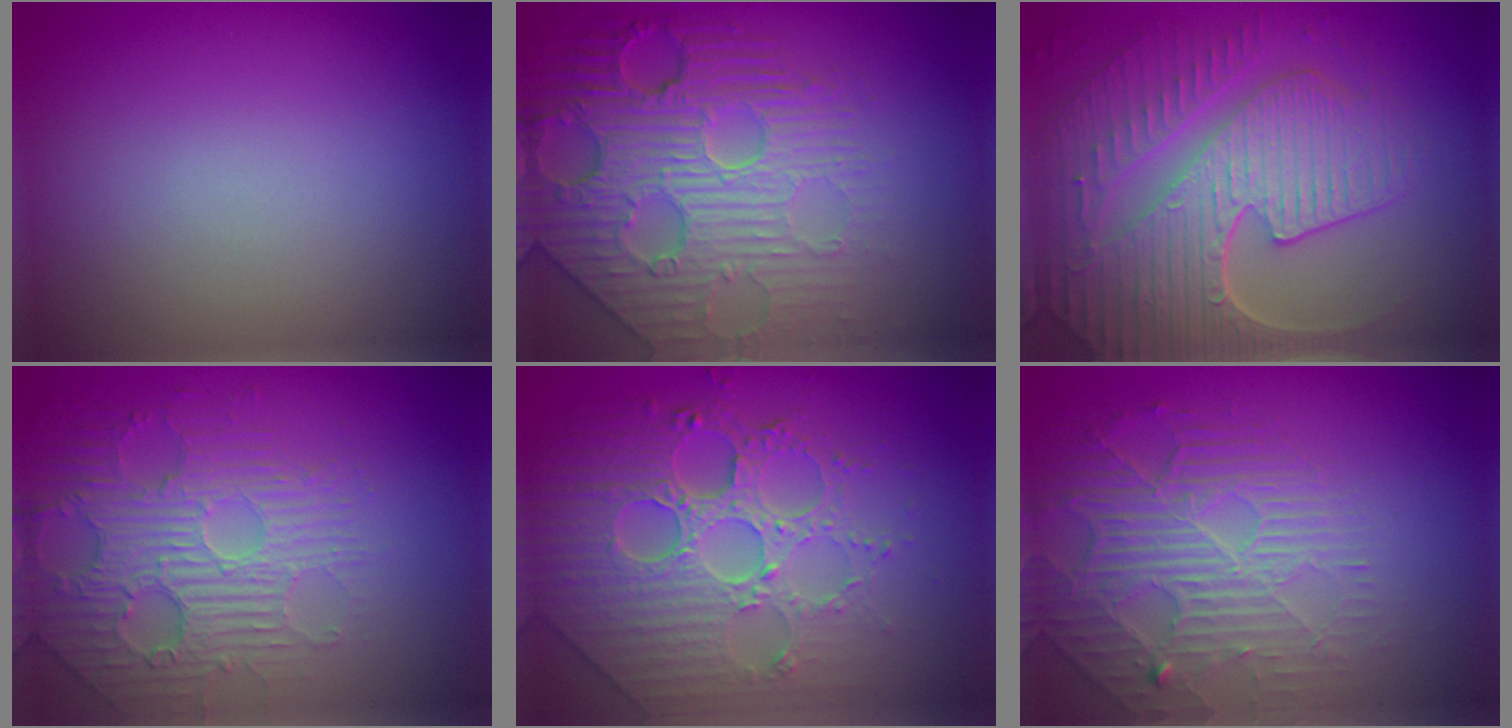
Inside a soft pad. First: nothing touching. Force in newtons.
{"total": 8.1, "press": 6.1, "slide": 5.4}
{"total": 9.9, "press": 6.5, "slide": 7.4}
{"total": 4.7, "press": 4.2, "slide": 2.1}
{"total": 8.2, "press": 6.0, "slide": 5.5}
{"total": 4.2, "press": 3.9, "slide": 1.6}